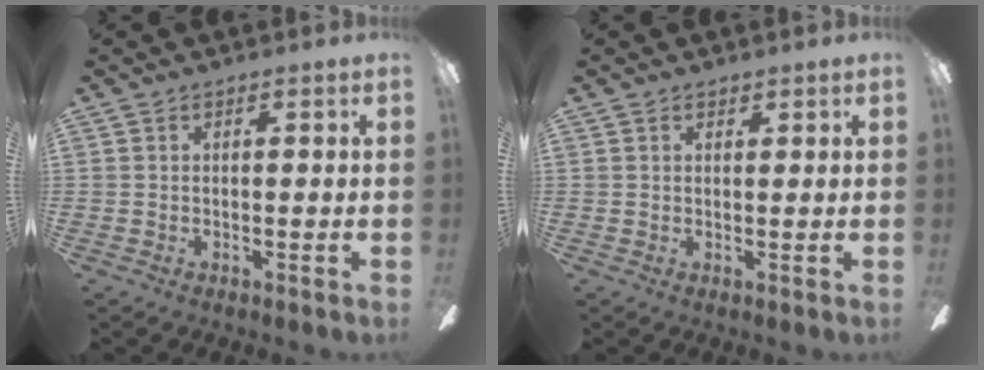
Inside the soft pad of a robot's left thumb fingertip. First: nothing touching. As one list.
[{"total": 1.2, "force": [1.0, 0.6, 0.4], "torque": [0.000, -0.001, 0.016]}]